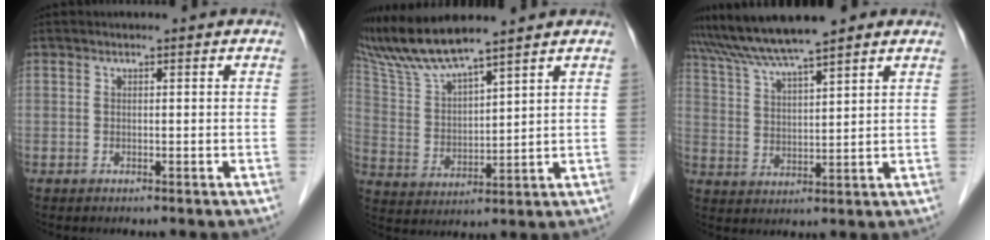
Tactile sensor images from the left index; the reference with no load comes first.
{"total": 10.4, "force": [9.5, -0.4, 4.1], "torque": [-0.100, 0.012, 0.196]}
{"total": 10.3, "force": [8.9, 0.5, 5.3], "torque": [-0.099, 0.033, 0.157]}